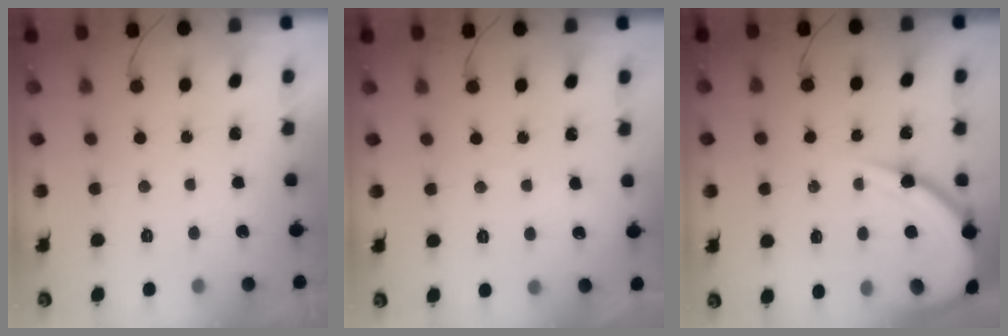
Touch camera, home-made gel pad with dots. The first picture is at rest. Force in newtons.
{"total": 2.5, "press": 2.5, "slide": 0.3}
{"total": 12.2, "press": 12.2, "slide": 1.0}